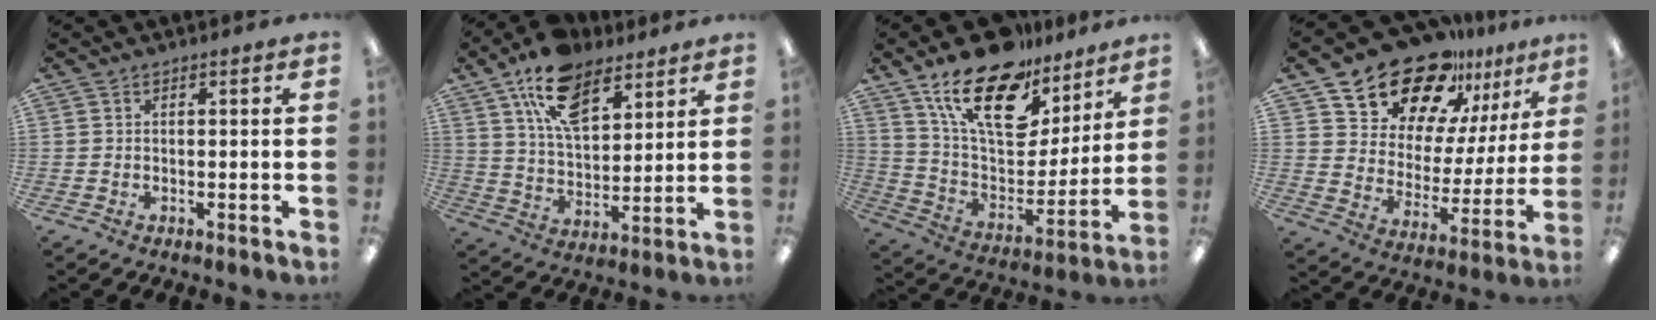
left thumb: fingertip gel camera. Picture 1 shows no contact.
{"total": 15.3, "force": [9.7, 8.0, 8.7], "torque": [-0.152, -0.035, 0.177]}
{"total": 21.1, "force": [13.8, 10.5, 12.1], "torque": [-0.204, -0.086, 0.245]}
{"total": 20.1, "force": [16.6, 9.2, 6.6], "torque": [-0.115, -0.125, 0.296]}